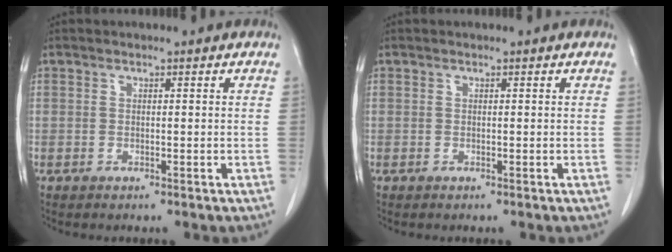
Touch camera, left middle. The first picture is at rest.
{"total": 0.0}